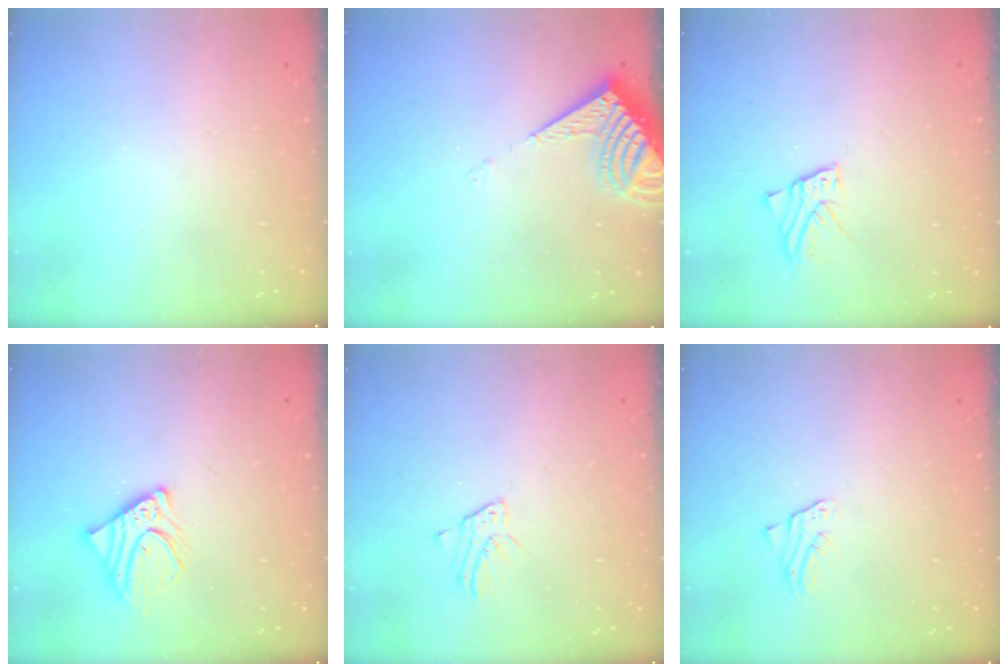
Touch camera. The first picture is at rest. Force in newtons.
{"total": 7.8, "press": 7.7, "slide": 0.9}
{"total": 2.7, "press": 2.7, "slide": 0.2}
{"total": 7.8, "press": 7.8, "slide": 0.5}
{"total": 2.0, "press": 2.0, "slide": 0.2}
{"total": 1.5, "press": 1.5, "slide": 0.1}